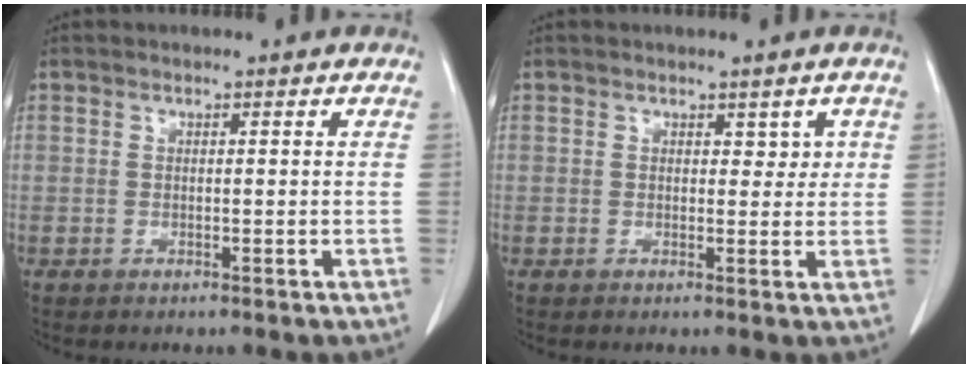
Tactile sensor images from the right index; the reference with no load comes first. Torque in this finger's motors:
{"motor_torque": [-0.16, 0.18, -0.01, 0.00]}